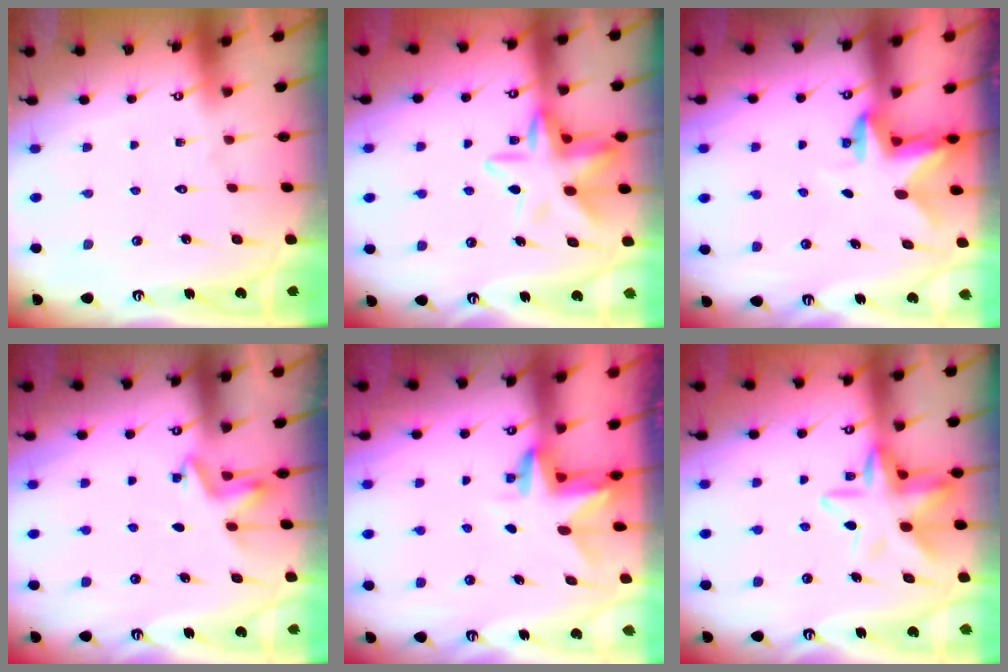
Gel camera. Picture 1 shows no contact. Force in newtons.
{"total": 12.4, "press": 12.3, "slide": 1.4}
{"total": 2.8, "press": 2.8, "slide": 0.6}
{"total": 4.1, "press": 4.1, "slide": 0.8}
{"total": 3.0, "press": 3.0, "slide": 0.2}
{"total": 12.4, "press": 12.3, "slide": 1.4}